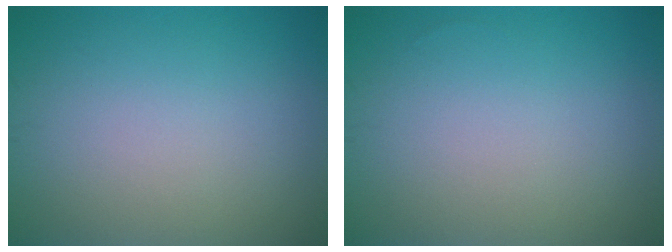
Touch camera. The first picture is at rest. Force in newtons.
{"total": 0.0}